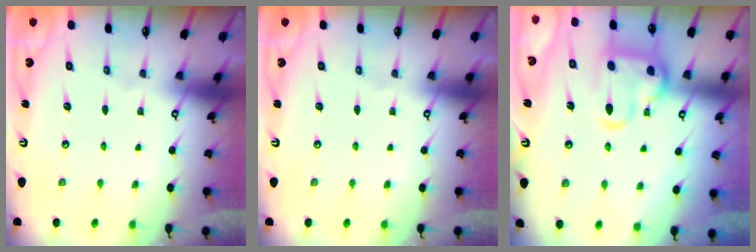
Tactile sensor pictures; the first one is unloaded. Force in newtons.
{"total": 0.0}
{"total": 6.0, "press": 5.9, "slide": 0.9}